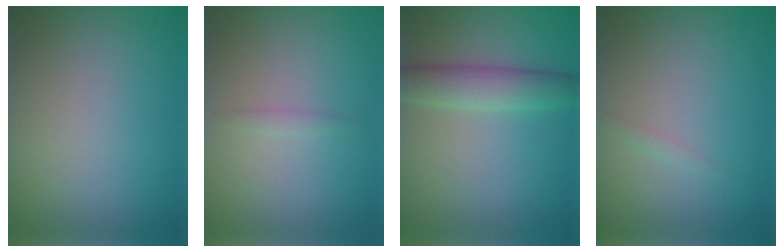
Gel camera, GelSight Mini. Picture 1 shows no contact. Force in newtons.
{"total": 0.7, "press": 0.7, "slide": 0.1}
{"total": 3.7, "press": 3.7, "slide": 0.2}
{"total": 0.6, "press": 0.6, "slide": 0.0}